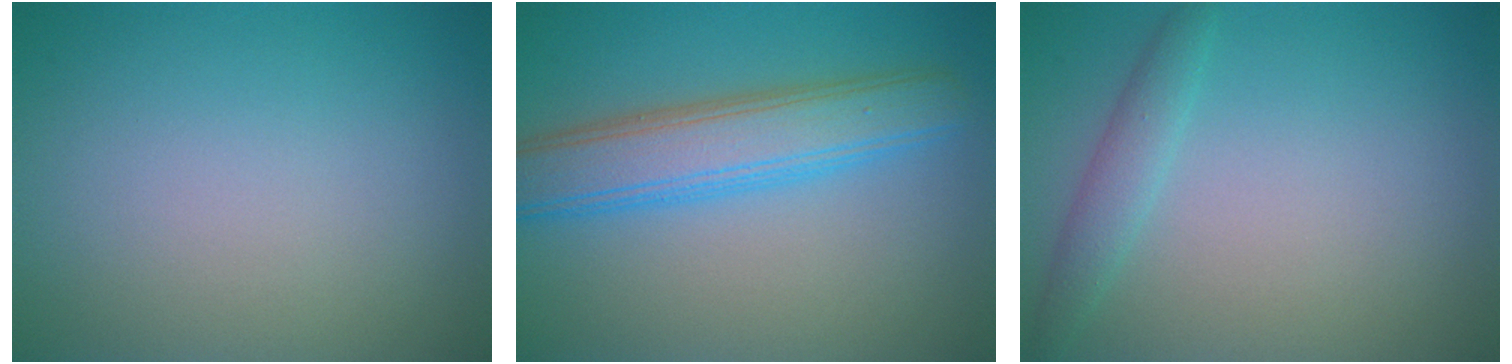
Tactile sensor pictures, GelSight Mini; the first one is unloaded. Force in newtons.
{"total": 5.9, "press": 5.9, "slide": 0.1}
{"total": 1.8, "press": 1.8, "slide": 0.2}